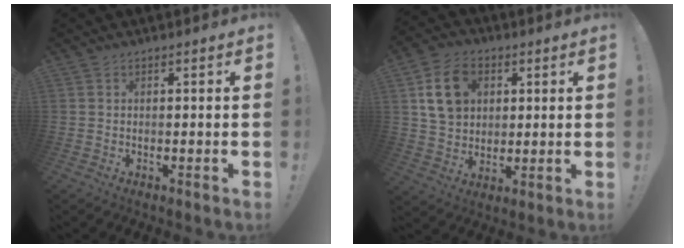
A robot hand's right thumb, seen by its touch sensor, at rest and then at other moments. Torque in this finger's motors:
{"motor_torque": [1.28, 1.72, 0.18, 0.22, 0.03]}